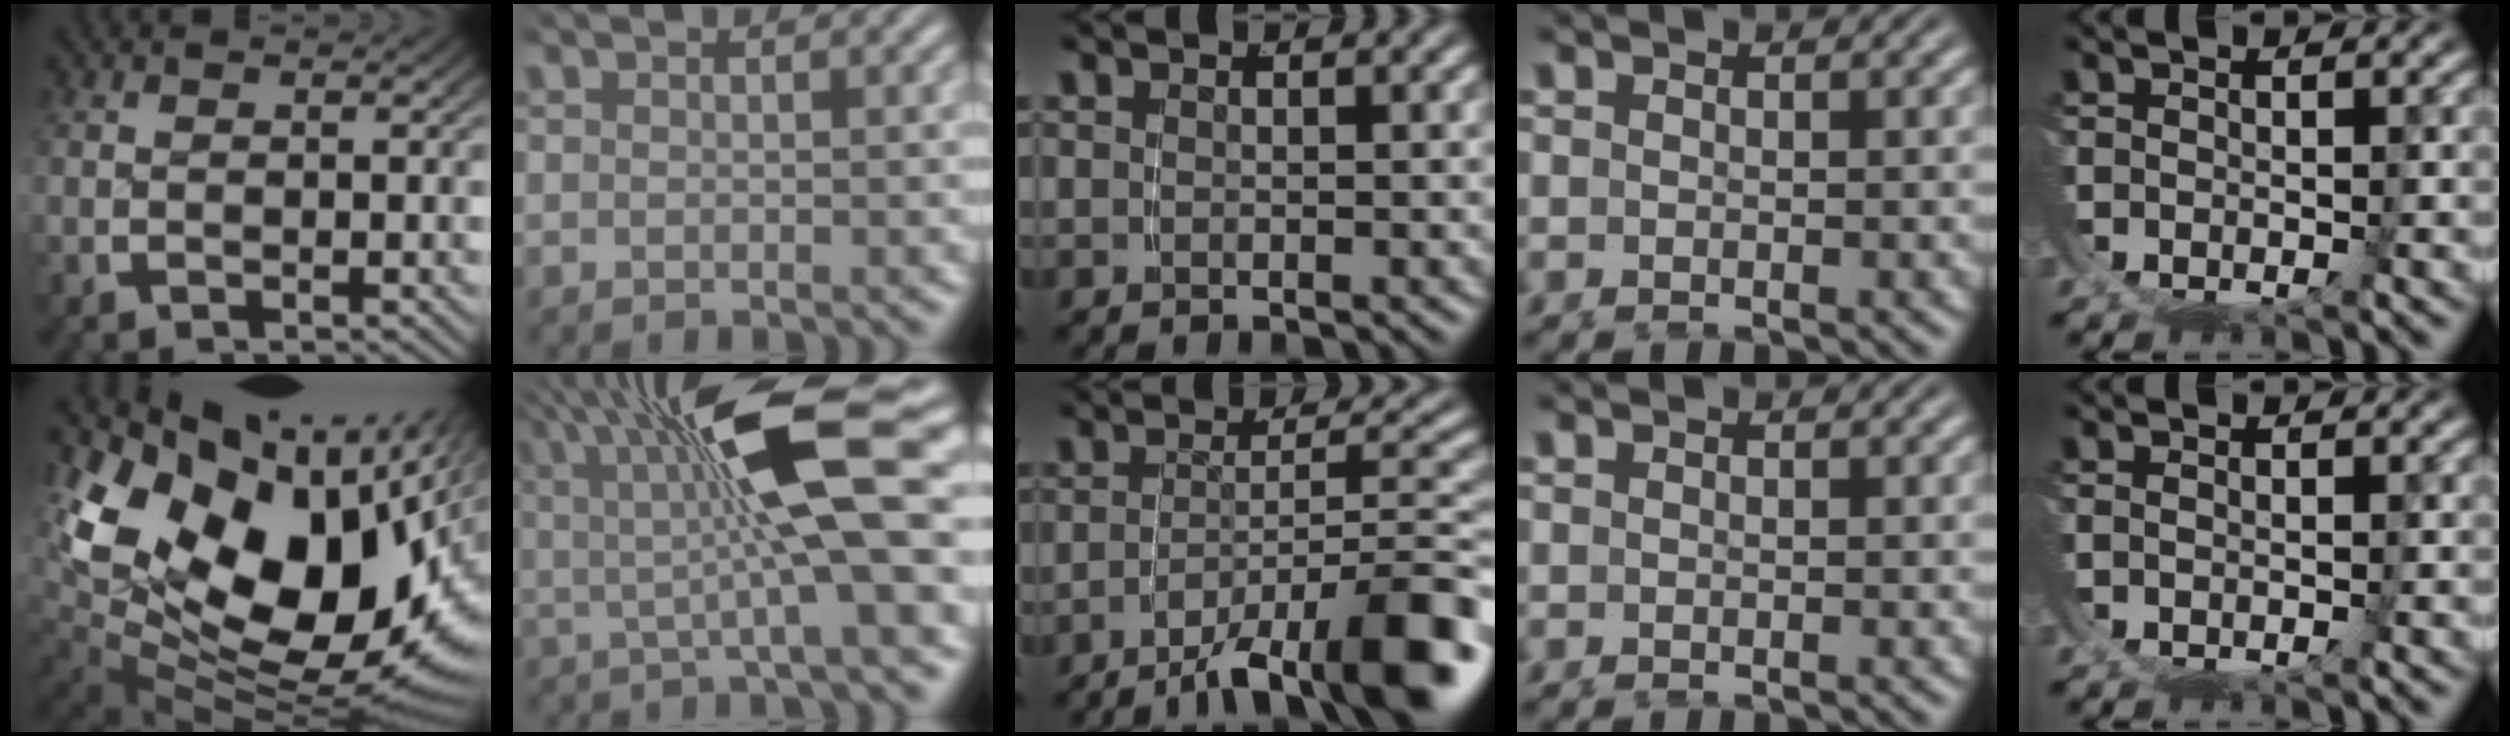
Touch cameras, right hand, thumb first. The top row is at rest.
{"thumb": {"total": 28.0, "force": [0.4, 18.2, 21.3], "torque": [-0.390, -0.053, 0.034]}, "index": {"total": 9.5, "force": [2.9, 2.2, 8.8], "torque": [-0.141, 0.018, 0.047]}, "middle": {"total": 8.3, "force": [-5.0, 1.8, 6.4], "torque": [-0.080, -0.009, -0.073]}, "little": {"total": 0.8, "force": [0.1, -0.8, 0.2], "torque": [0.005, 0.002, 0.001]}}